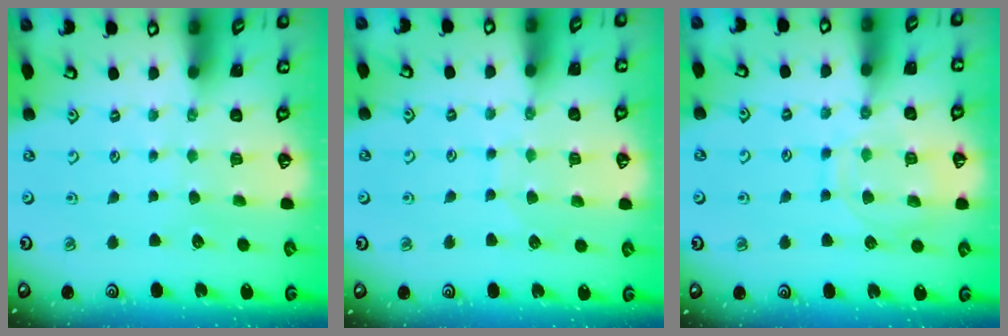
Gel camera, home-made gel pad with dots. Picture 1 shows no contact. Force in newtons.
{"total": 5.6, "press": 5.6, "slide": 0.3}
{"total": 12.2, "press": 12.1, "slide": 1.1}